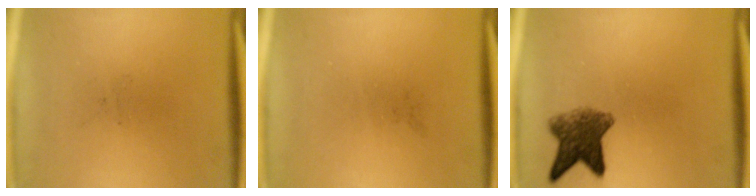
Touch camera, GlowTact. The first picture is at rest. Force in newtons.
{"total": 0.0}
{"total": 6.6}